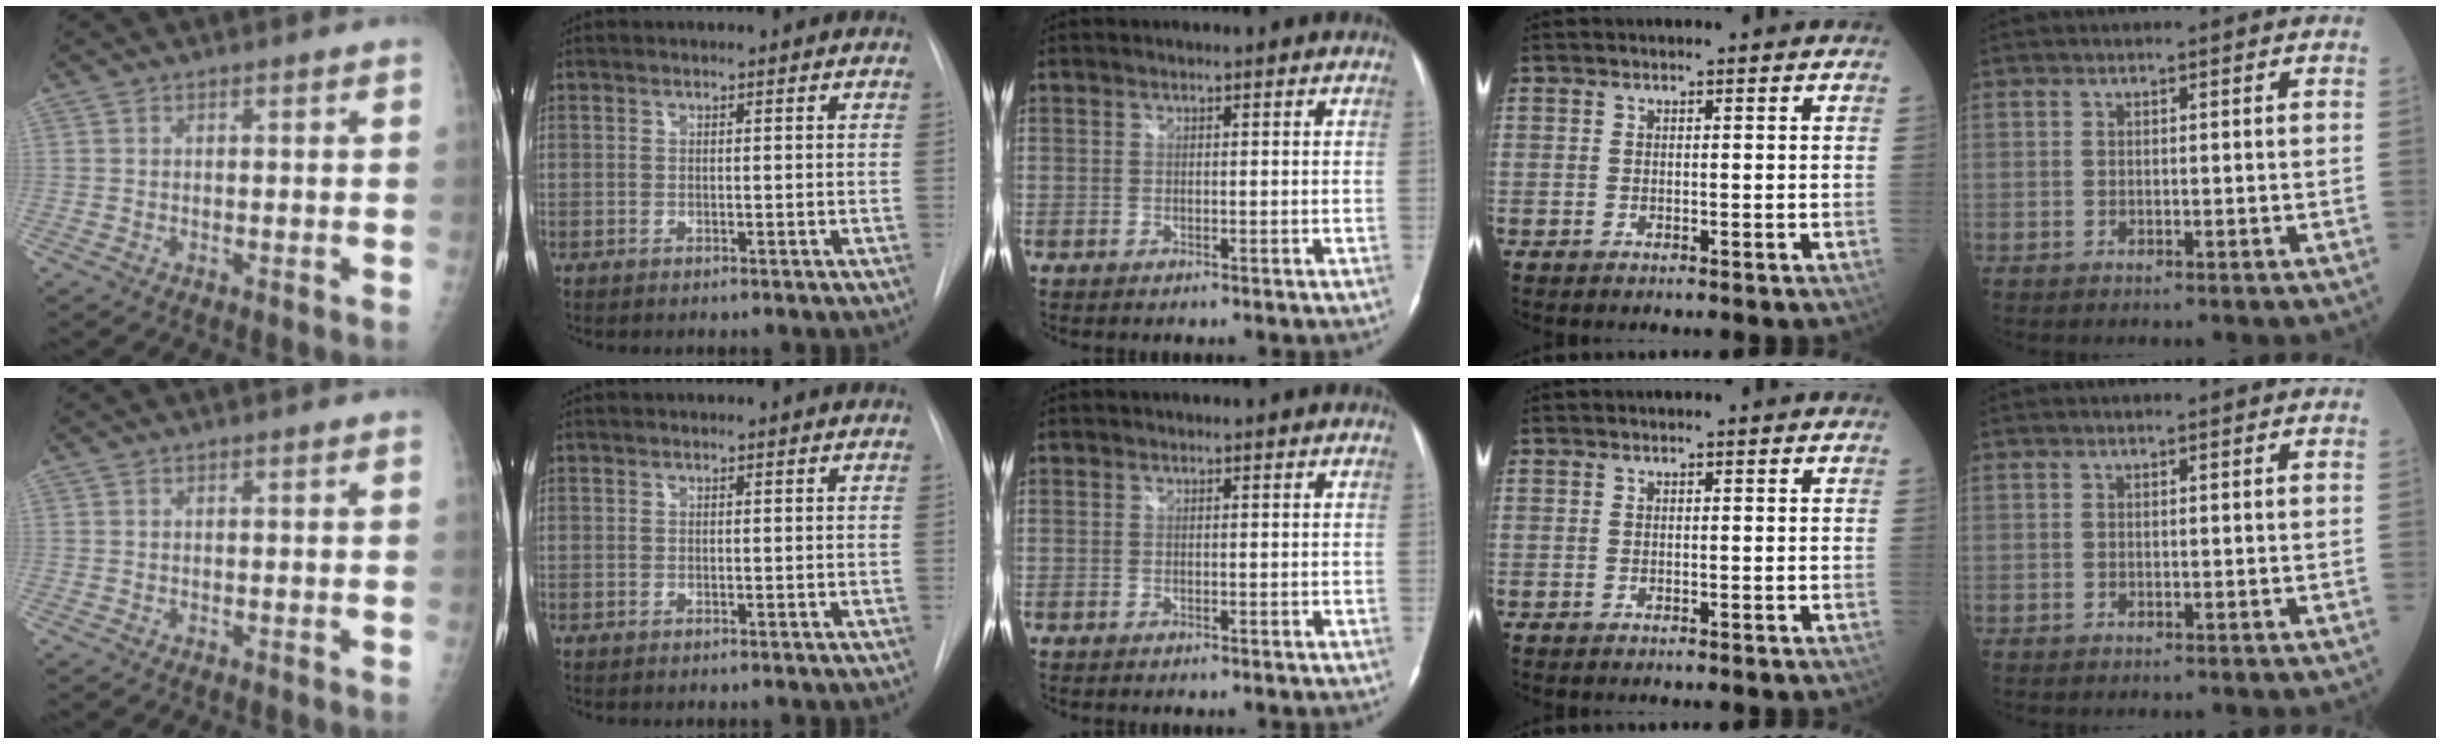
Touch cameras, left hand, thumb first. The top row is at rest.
{}